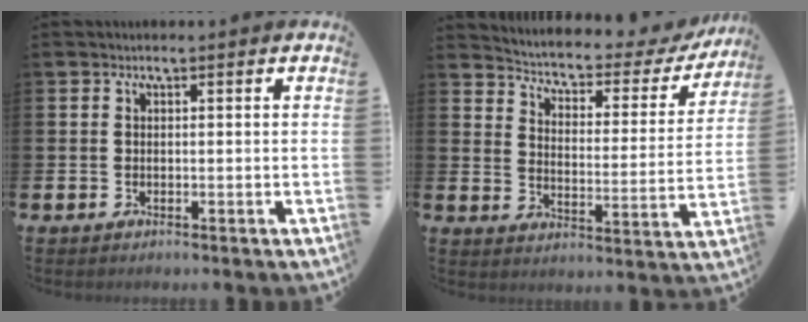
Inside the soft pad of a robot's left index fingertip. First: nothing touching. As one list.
[{"total": 4.2, "force": [3.8, 1.5, 1.3], "torque": [-0.053, -0.030, 0.055]}]